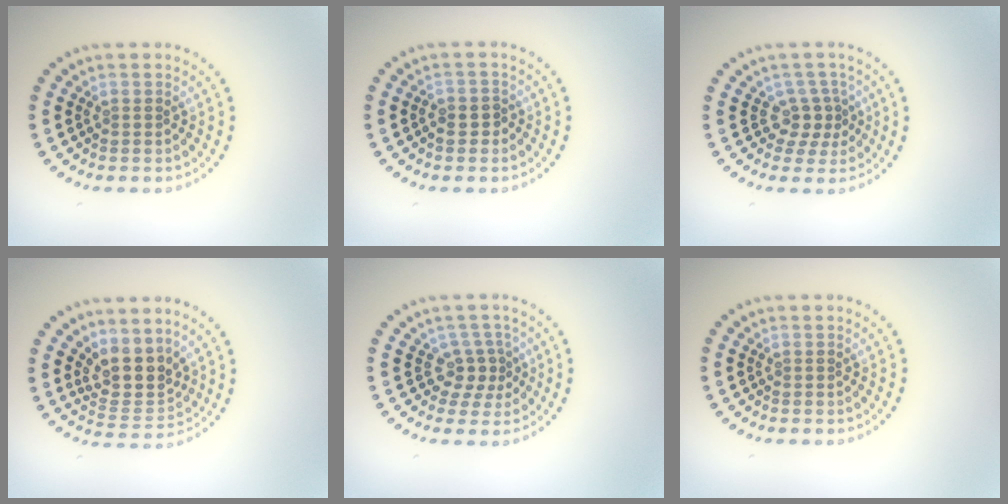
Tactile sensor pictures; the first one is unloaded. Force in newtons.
{"total": 1.4, "press": 1.2, "slide": 0.6}
{"total": 2.4, "press": 1.7, "slide": 1.7}
{"total": 3.8, "press": 3.0, "slide": 2.4}
{"total": 2.5, "press": 1.8, "slide": 1.7}
{"total": 0.0}